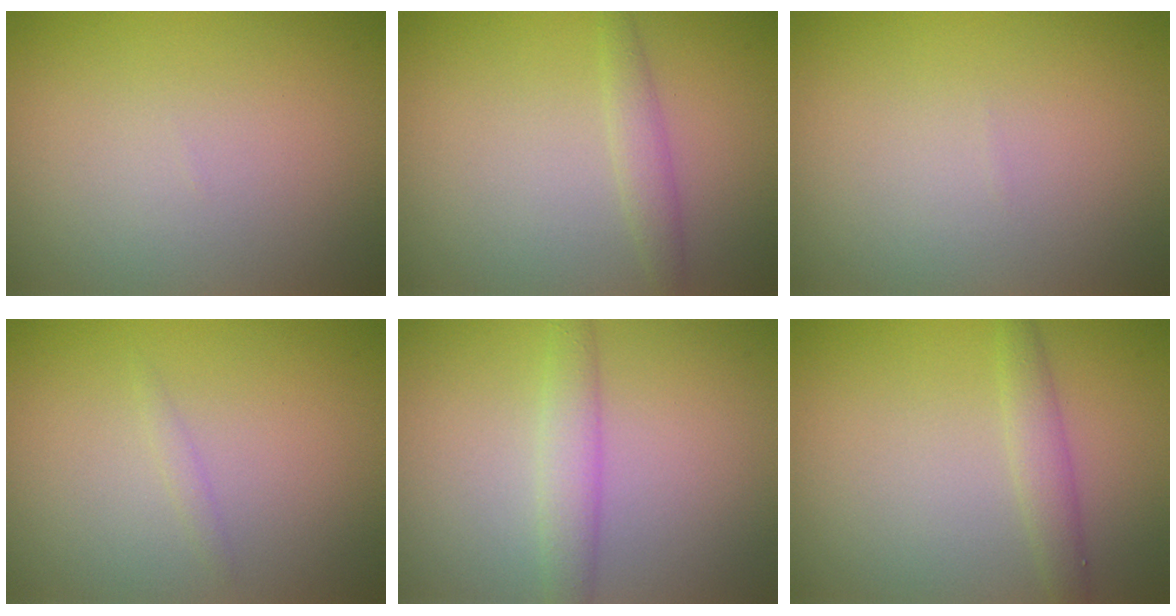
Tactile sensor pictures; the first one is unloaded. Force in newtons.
{"total": 1.6, "press": 1.6, "slide": 0.1}
{"total": 0.0}
{"total": 0.6, "press": 0.6, "slide": 0.0}
{"total": 2.4, "press": 2.4, "slide": 0.1}
{"total": 1.9, "press": 1.9, "slide": 0.1}